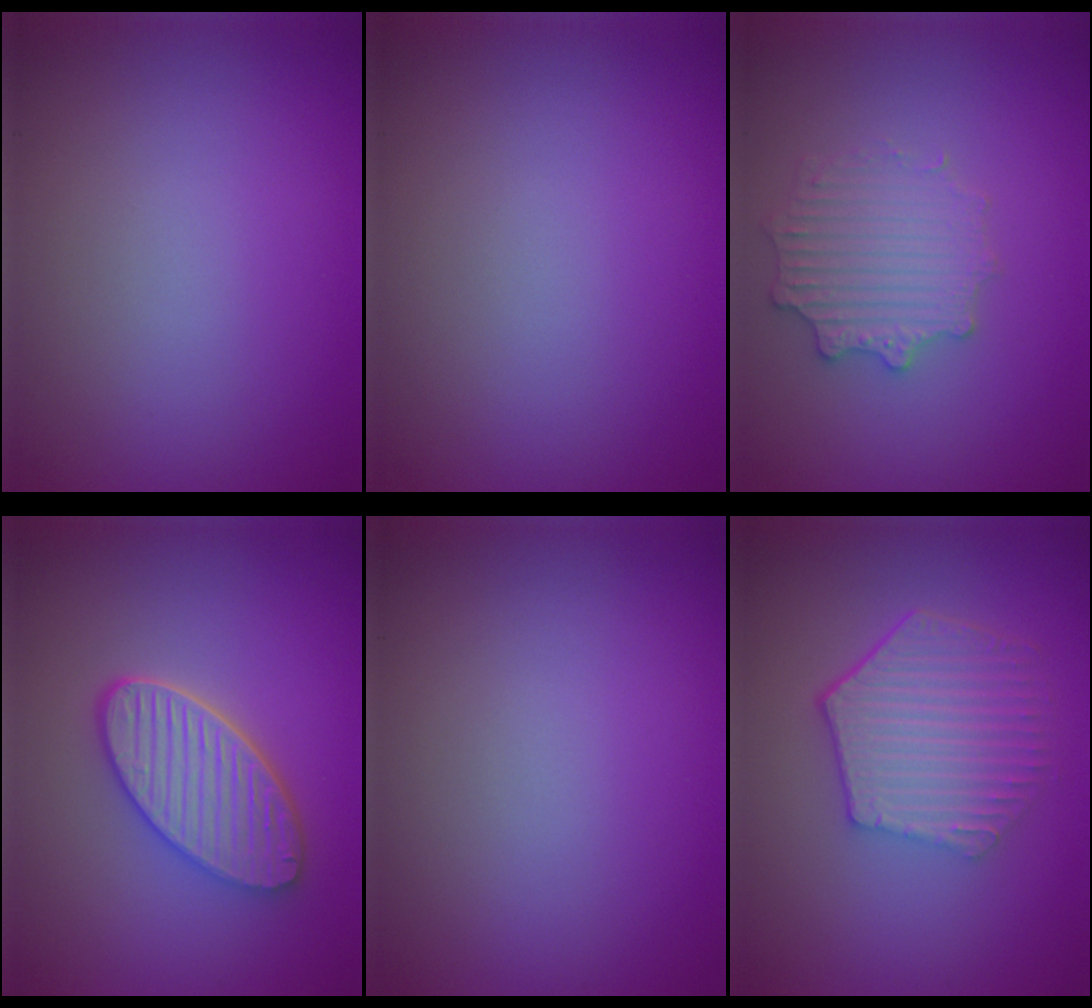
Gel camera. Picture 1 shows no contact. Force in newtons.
{"total": 0.0}
{"total": 2.9, "press": 2.9, "slide": 0.2}
{"total": 5.3, "press": 4.4, "slide": 3.0}
{"total": 0.0}
{"total": 5.9, "press": 4.3, "slide": 4.0}